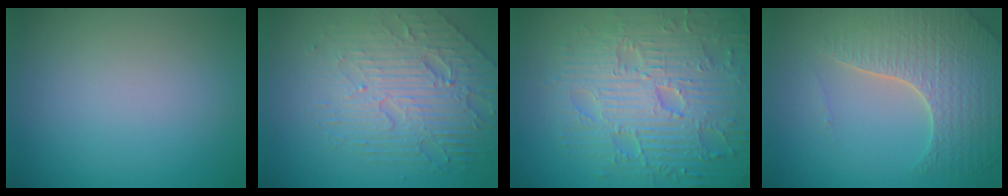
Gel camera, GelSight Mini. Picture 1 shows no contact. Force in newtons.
{"total": 6.8, "press": 4.9, "slide": 4.8}
{"total": 9.4, "press": 6.8, "slide": 6.5}
{"total": 6.2, "press": 4.9, "slide": 3.9}